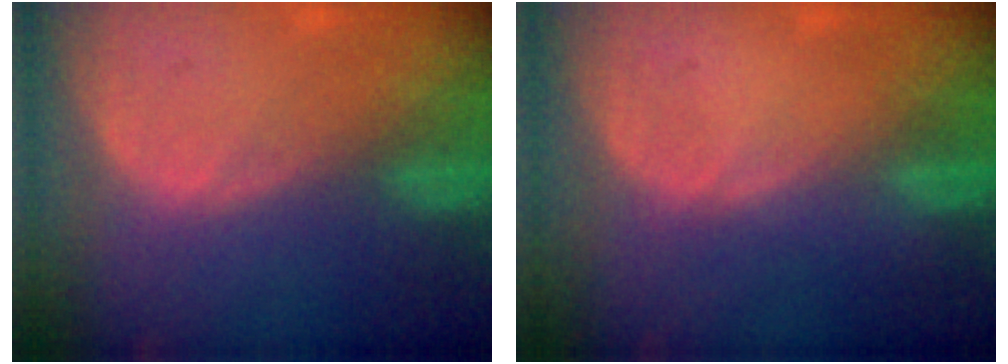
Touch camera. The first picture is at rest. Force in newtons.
{"total": 0.0}